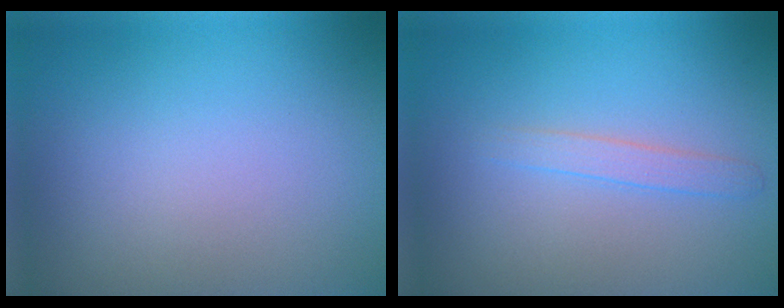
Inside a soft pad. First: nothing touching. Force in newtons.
{"total": 1.5, "press": 1.4, "slide": 0.1}